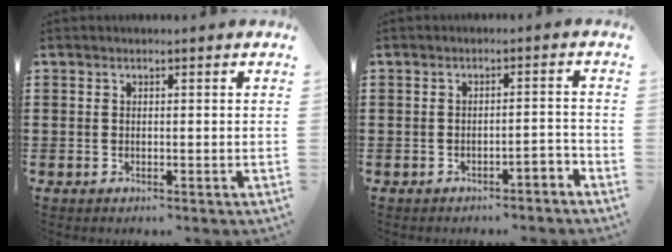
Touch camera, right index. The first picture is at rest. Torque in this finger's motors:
{"motor_torque": [0.04, -0.02, 0.04, 0.01]}